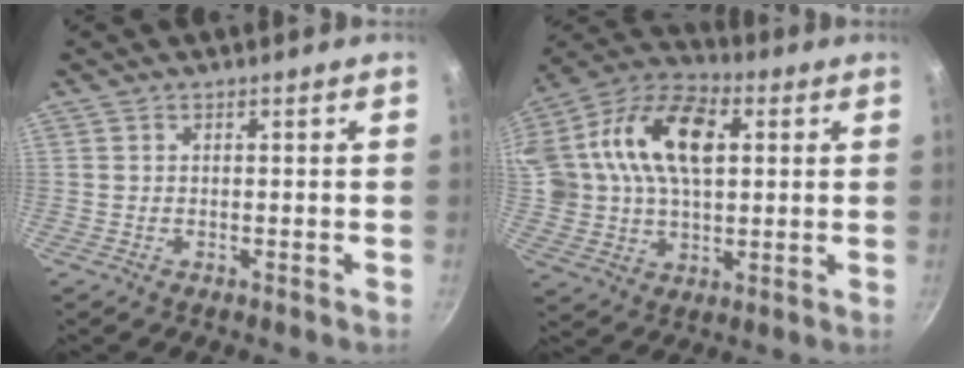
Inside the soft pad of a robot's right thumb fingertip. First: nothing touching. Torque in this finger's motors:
{"motor_torque": [1.48, 1.57, 1.46, 0.17, 0.58]}